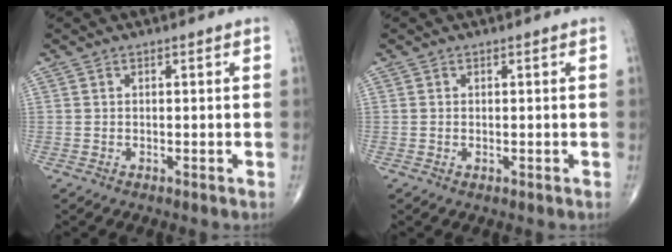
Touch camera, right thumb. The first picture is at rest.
{"total": 0.0}